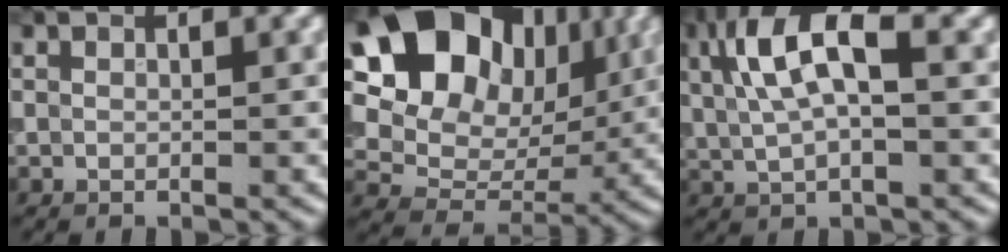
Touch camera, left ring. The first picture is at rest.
{"total": 13.9, "force": [5.3, 10.1, 8.0], "torque": [-0.141, 0.020, 0.088]}
{"total": 7.5, "force": [1.9, 3.1, 6.6], "torque": [-0.133, 0.012, 0.028]}